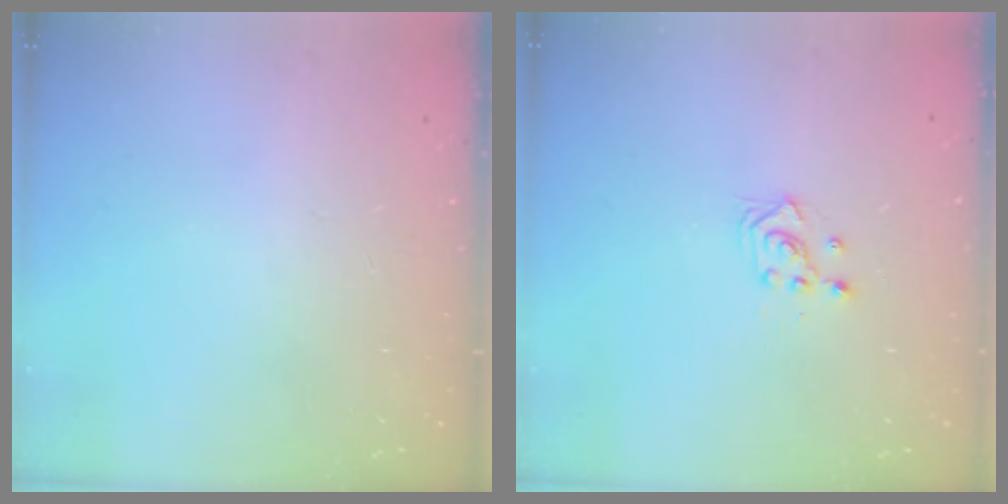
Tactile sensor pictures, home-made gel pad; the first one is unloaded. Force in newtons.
{"total": 2.3, "press": 2.3, "slide": 0.3}